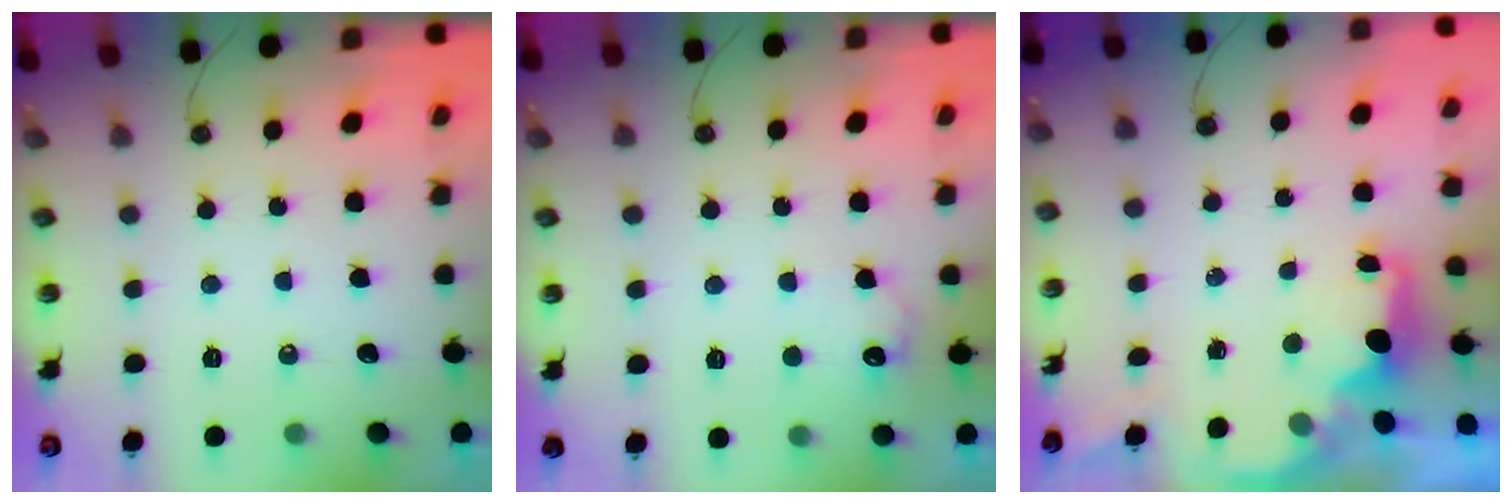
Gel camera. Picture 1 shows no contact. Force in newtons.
{"total": 7.0, "press": 7.0, "slide": 0.4}
{"total": 2.2, "press": 2.1, "slide": 0.8}